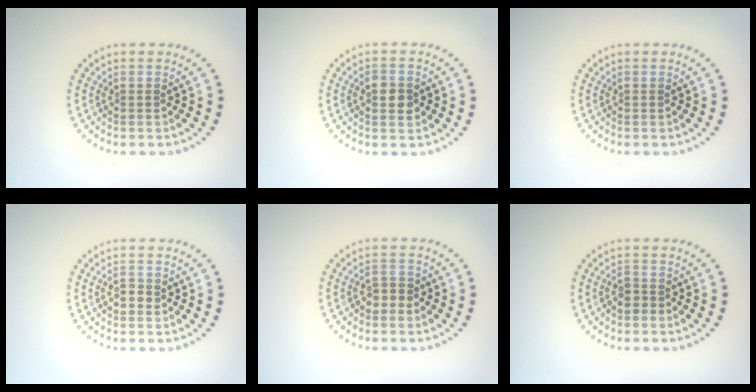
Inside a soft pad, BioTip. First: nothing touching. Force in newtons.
{"total": 2.4, "press": 2.4, "slide": 0.1}
{"total": 0.0}
{"total": 1.3, "press": 1.3, "slide": 0.1}
{"total": 1.7, "press": 1.6, "slide": 0.5}
{"total": 1.1, "press": 0.9, "slide": 0.6}